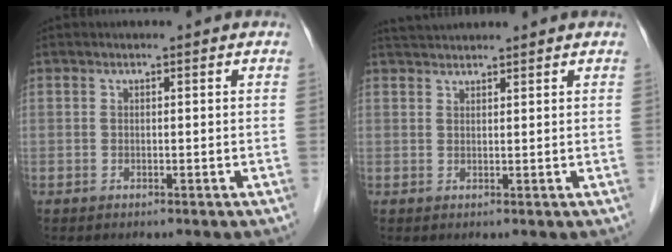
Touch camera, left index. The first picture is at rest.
{"total": 3.5, "force": [3.4, 0.0, 0.8], "torque": [-0.014, 0.031, 0.064]}